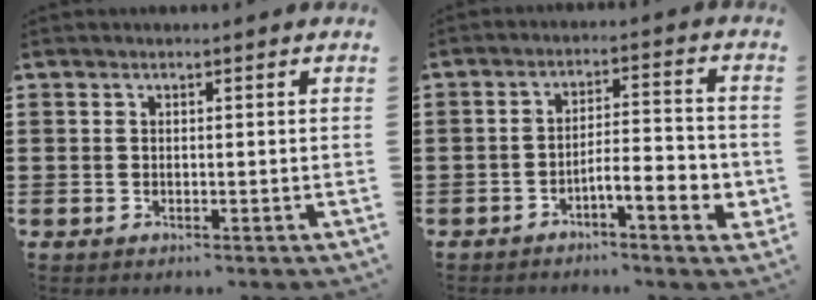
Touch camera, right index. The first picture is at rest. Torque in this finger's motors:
{"motor_torque": [0.41, -0.31, 0.33, 0.11]}